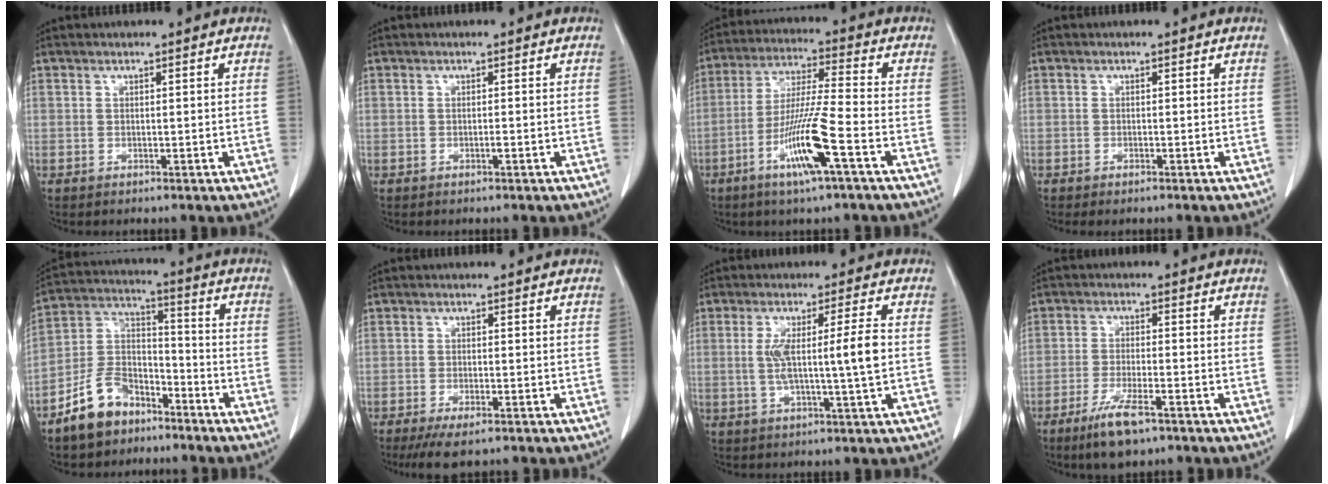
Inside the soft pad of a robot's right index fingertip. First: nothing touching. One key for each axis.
{"total": 0.0}
{"total": 11.5, "fx": -4.9, "fy": -0.3, "fz": 10.3, "tx": -0.202, "ty": -0.011, "tz": -0.094}
{"total": 0.7, "fx": -0.6, "fy": 0.1, "fz": 0.4, "tx": -0.012, "ty": -0.004, "tz": -0.007}
{"total": 10.5, "fx": -7.4, "fy": 6.1, "fz": 4.4, "tx": -0.099, "ty": 0.019, "tz": -0.139}
{"total": 4.8, "fx": -3.4, "fy": 1.1, "fz": 3.2, "tx": -0.059, "ty": -0.012, "tz": -0.055}
{"total": 7.8, "fx": 0.2, "fy": -0.6, "fz": 7.8, "tx": -0.140, "ty": 0.004, "tz": 0.008}
{"total": 7.1, "fx": -4.6, "fy": 1.3, "fz": 5.2, "tx": -0.107, "ty": -0.015, "tz": -0.079}